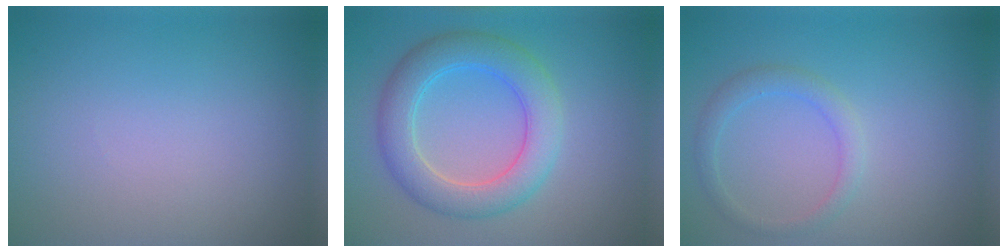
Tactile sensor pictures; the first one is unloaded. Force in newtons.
{"total": 5.4, "press": 5.4, "slide": 0.2}
{"total": 1.9, "press": 1.9, "slide": 0.1}